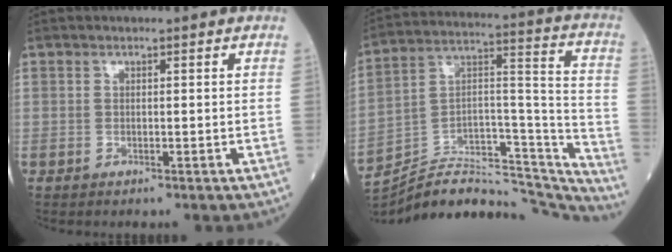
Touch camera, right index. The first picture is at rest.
{"total": 27.6, "force": [-25.2, 6.7, 9.1], "torque": [-0.129, 0.041, -0.376]}